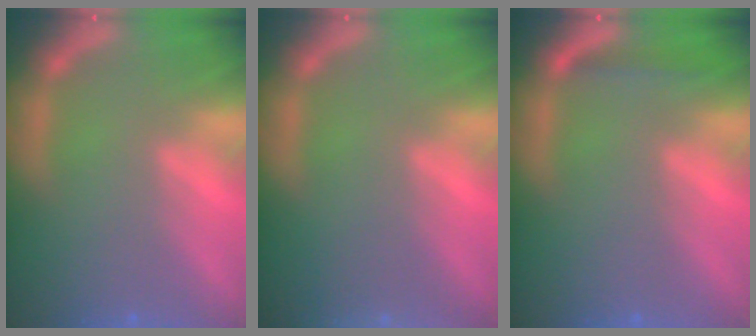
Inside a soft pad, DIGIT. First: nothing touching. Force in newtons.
{"total": 2.4}
{"total": 1.4}